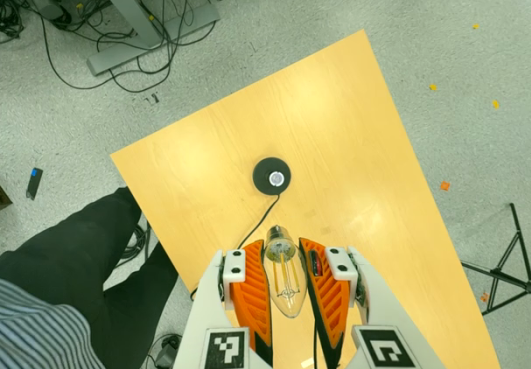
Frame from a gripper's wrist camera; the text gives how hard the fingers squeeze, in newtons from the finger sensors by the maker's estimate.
{"total": 22.9, "left": 24.5, "right": 21.3}